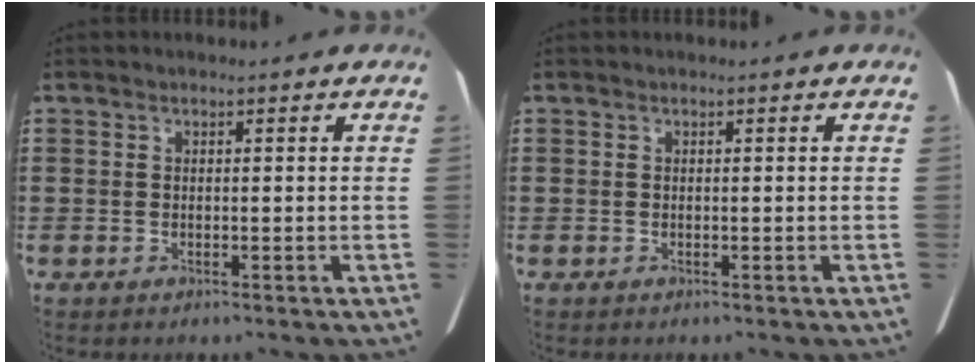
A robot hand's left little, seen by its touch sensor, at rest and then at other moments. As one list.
[{"total": 0.0}]